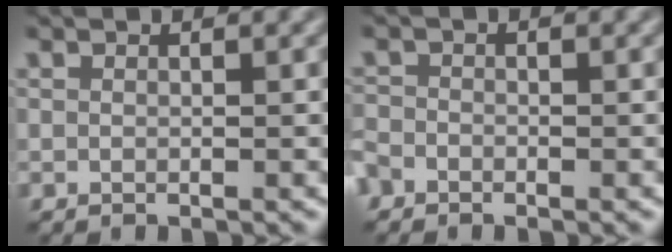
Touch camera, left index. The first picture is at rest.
{"total": 1.5, "force": [-1.2, 1.0, 0.2], "torque": [0.000, 0.003, -0.029]}